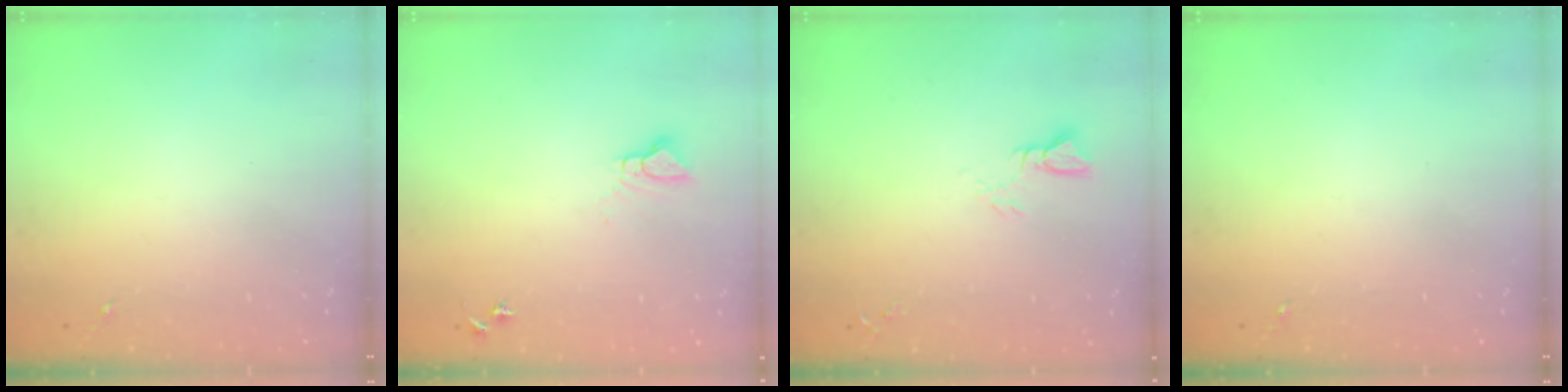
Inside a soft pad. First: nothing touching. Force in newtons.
{"total": 4.4, "press": 4.3, "slide": 0.4}
{"total": 2.8, "press": 2.8, "slide": 0.2}
{"total": 0.0}